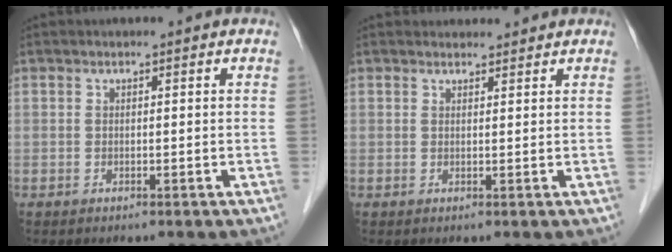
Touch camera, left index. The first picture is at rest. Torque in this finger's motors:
{"motor_torque": [0.28, -0.27, 0.09, 0.00]}